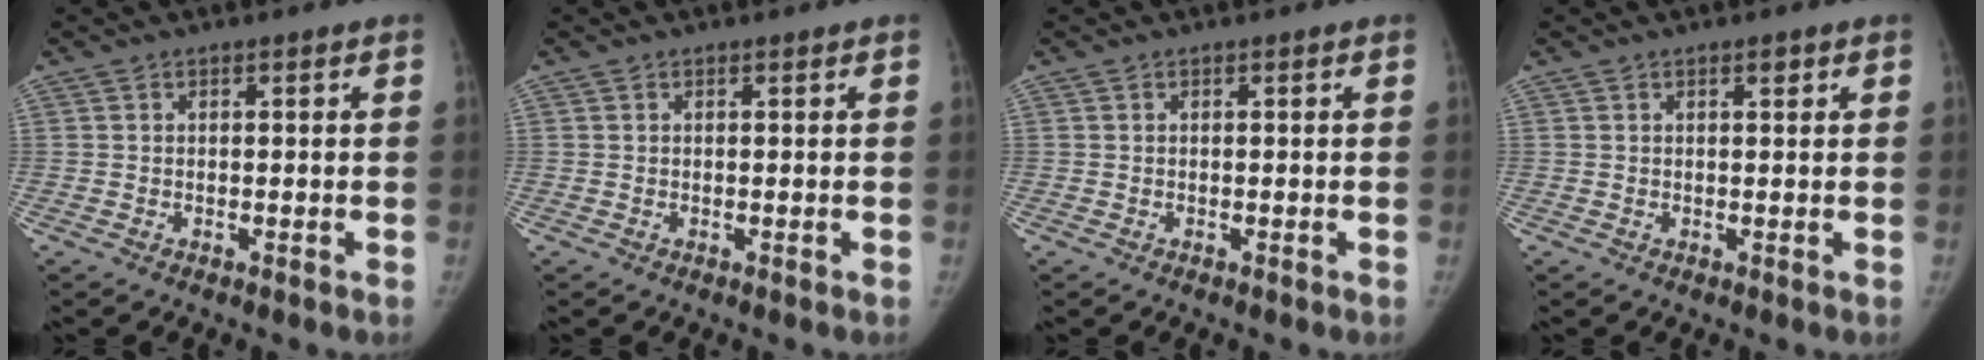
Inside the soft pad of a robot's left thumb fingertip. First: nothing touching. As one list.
[{"total": 0.0}, {"total": 0.0}, {"total": 1.0, "force": [0.6, 0.5, 0.6], "torque": [-0.001, 0.000, 0.007]}]